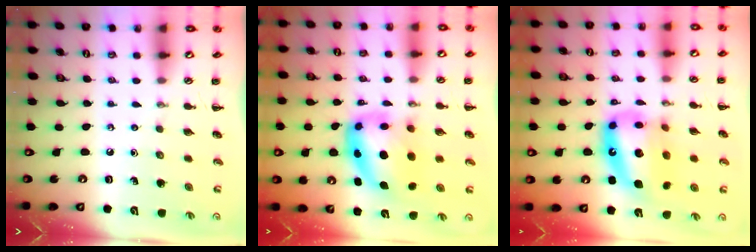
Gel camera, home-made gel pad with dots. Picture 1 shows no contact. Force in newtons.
{"total": 11.3, "press": 11.0, "slide": 2.8}
{"total": 16.8, "press": 16.3, "slide": 4.2}